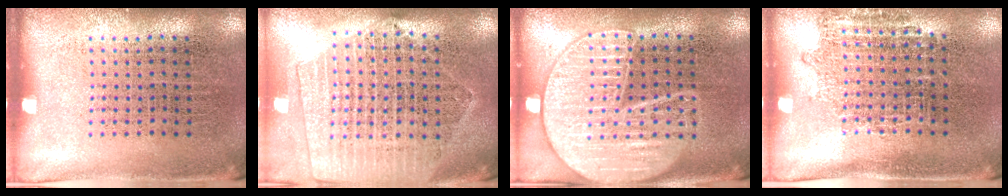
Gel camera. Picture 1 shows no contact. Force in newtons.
{"total": 2.0, "press": 1.9, "slide": 0.8}
{"total": 3.5, "press": 3.5, "slide": 0.3}
{"total": 0.9, "press": 0.8, "slide": 0.3}